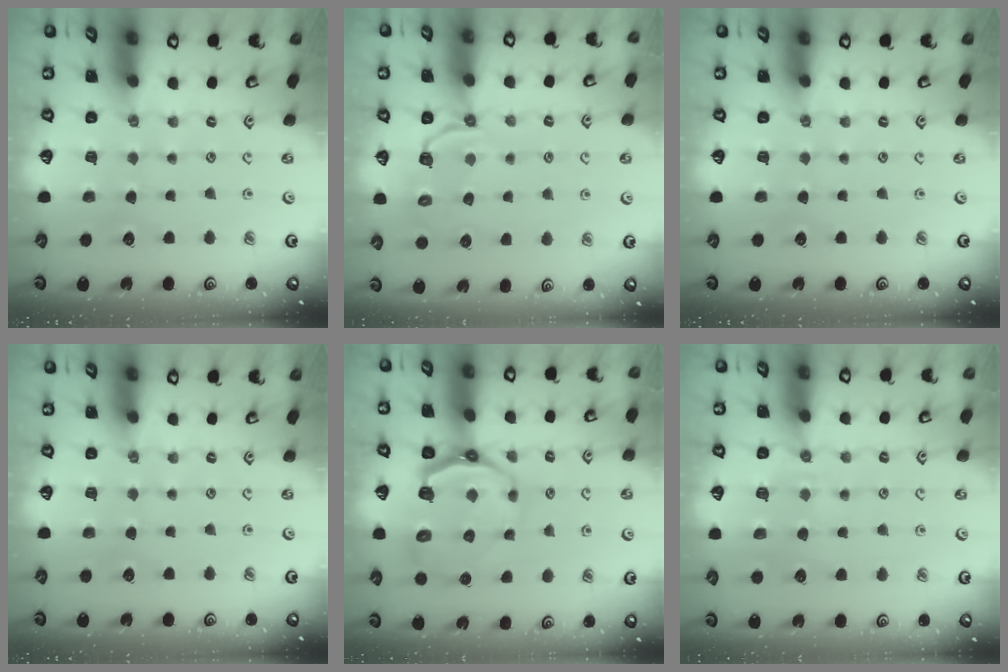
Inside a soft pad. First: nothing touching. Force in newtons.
{"total": 3.5, "press": 2.9, "slide": 2.0}
{"total": 0.0}
{"total": 0.0}
{"total": 8.6, "press": 7.5, "slide": 4.2}
{"total": 3.0, "press": 2.9, "slide": 0.7}